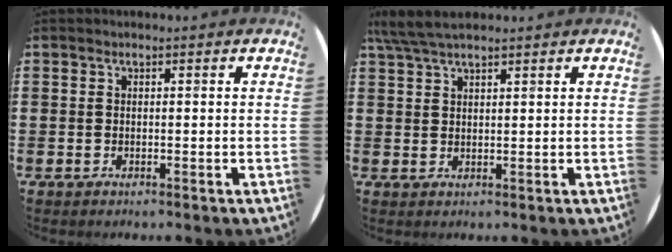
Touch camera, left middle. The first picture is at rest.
{"total": 4.4, "force": [3.7, 0.8, 2.3], "torque": [-0.053, 0.001, 0.069]}